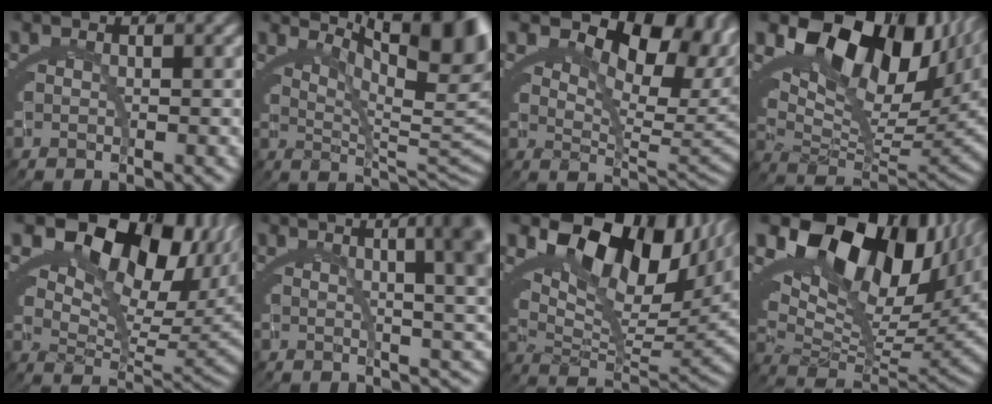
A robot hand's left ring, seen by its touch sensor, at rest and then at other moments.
{"total": 8.6, "force": [3.4, 2.3, 7.6], "torque": [-0.077, -0.003, 0.049]}
{"total": 10.8, "force": [4.2, 5.8, 8.1], "torque": [-0.107, -0.007, 0.062]}
{"total": 18.7, "force": [5.4, 11.6, 13.6], "torque": [-0.224, 0.015, 0.069]}
{"total": 14.1, "force": [4.3, 8.8, 10.1], "torque": [-0.179, -0.009, 0.063]}
{"total": 8.9, "force": [3.5, 2.9, 7.7], "torque": [-0.052, 0.031, 0.037]}
{"total": 15.9, "force": [5.2, 9.1, 11.9], "torque": [-0.184, 0.015, 0.070]}
{"total": 20.6, "force": [5.4, 13.3, 14.9], "torque": [-0.249, 0.016, 0.066]}